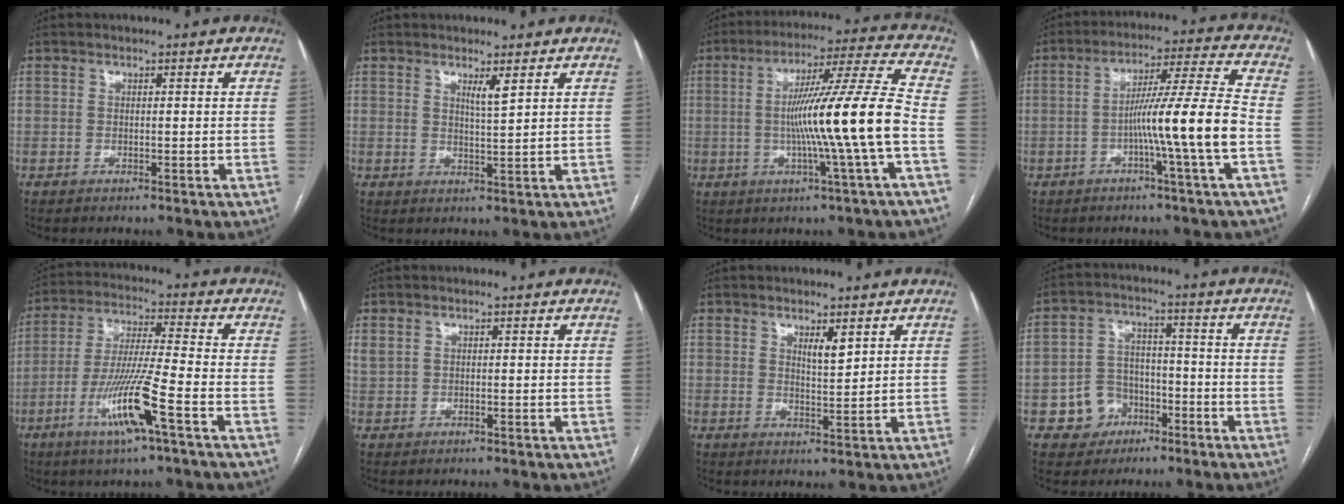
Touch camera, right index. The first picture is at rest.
{"total": 2.3, "force": [1.4, -0.2, 1.8], "torque": [-0.034, -0.008, 0.027]}
{"total": 14.9, "force": [-2.4, -2.2, 14.6], "torque": [-0.240, 0.002, -0.044]}
{"total": 11.5, "force": [-3.2, -2.1, 10.8], "torque": [-0.179, 0.009, -0.056]}
{"total": 11.8, "force": [-5.2, -0.1, 10.6], "torque": [-0.209, -0.014, -0.100]}
{"total": 1.2, "force": [0.7, 0.7, 0.6], "torque": [-0.019, 0.012, 0.021]}
{"total": 2.8, "force": [1.7, 0.6, 2.1], "torque": [-0.039, -0.006, 0.034]}
{"total": 6.9, "force": [-3.2, 6.0, 1.5], "torque": [-0.027, 0.019, -0.042]}